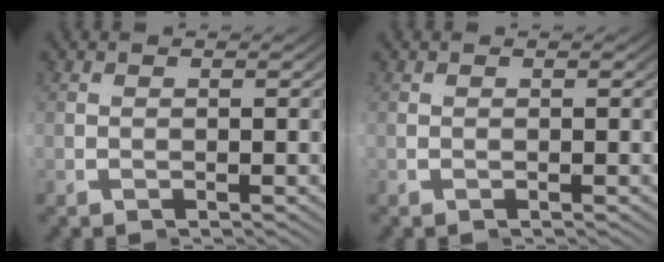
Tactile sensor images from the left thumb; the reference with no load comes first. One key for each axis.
{"total": 0.0}